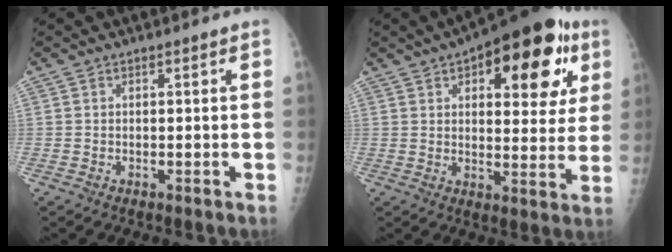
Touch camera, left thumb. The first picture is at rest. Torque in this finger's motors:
{"motor_torque": [0.20, 0.55, 0.16, -0.11, 0.23]}